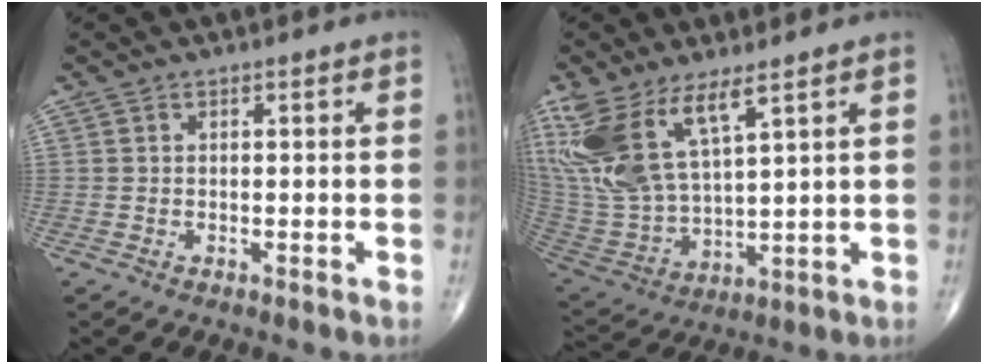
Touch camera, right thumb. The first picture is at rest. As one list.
[{"total": 17.0, "force": [9.2, 6.6, 12.8], "torque": [-0.279, -0.038, 0.200]}]